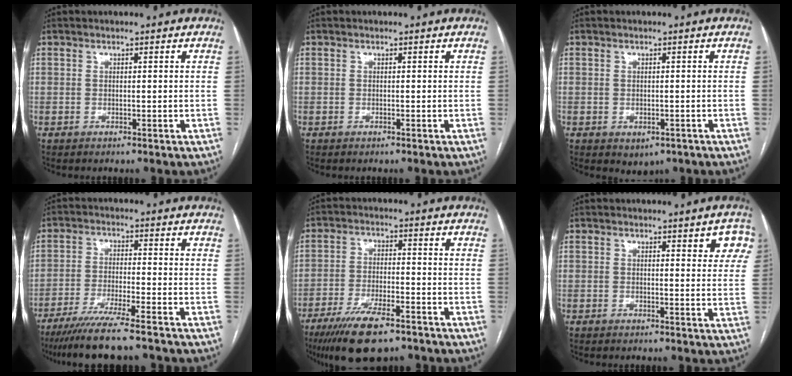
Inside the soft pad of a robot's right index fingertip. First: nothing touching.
{"total": 0.0}
{"total": 2.7, "force": [-1.3, 1.9, 1.3], "torque": [-0.009, 0.000, -0.004]}
{"total": 10.6, "force": [-8.6, -0.3, 6.1], "torque": [-0.095, -0.031, -0.142]}
{"total": 11.3, "force": [-8.0, 2.8, 7.5], "torque": [-0.133, -0.020, -0.135]}
{"total": 4.7, "force": [2.4, 1.5, 3.8], "torque": [-0.029, -0.001, 0.020]}